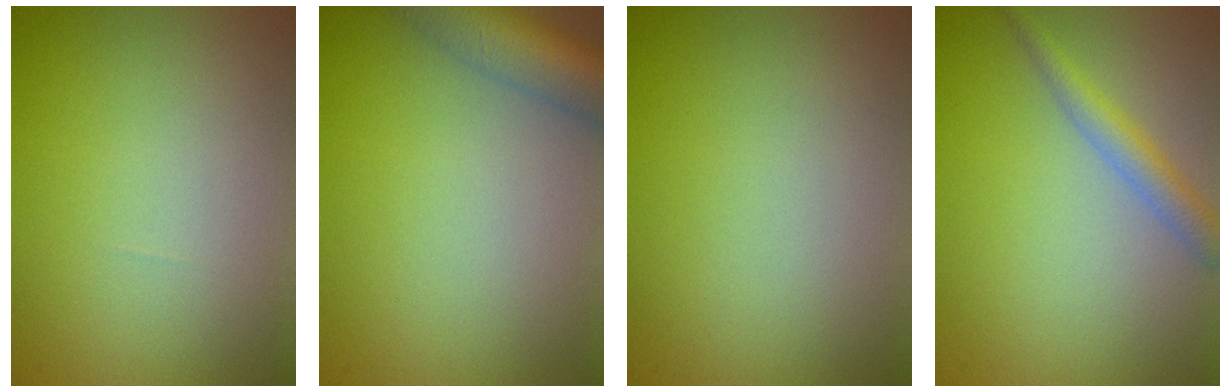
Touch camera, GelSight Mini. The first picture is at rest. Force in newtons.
{"total": 6.4, "press": 6.4, "slide": 0.4}
{"total": 0.0}
{"total": 2.5, "press": 2.5, "slide": 0.1}